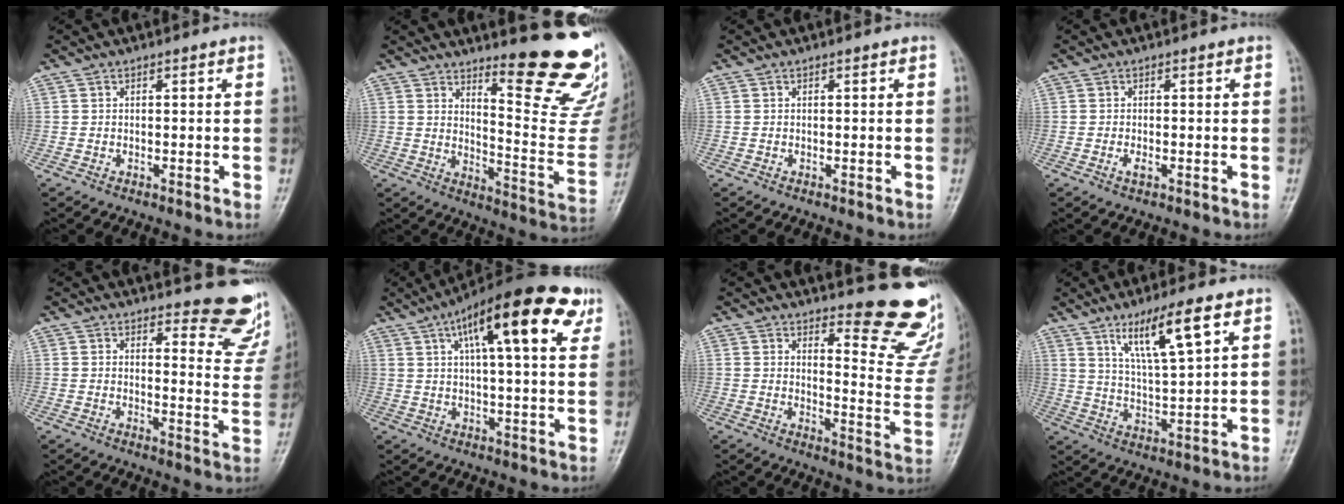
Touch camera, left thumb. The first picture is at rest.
{"total": 19.2, "force": [14.5, 3.4, 12.1], "torque": [-0.126, -0.154, 0.197]}
{"total": 0.0}
{"total": 1.2, "force": [-0.3, 0.6, 1.0], "torque": [-0.018, -0.002, -0.006]}
{"total": 11.0, "force": [9.5, 3.6, 4.3], "torque": [-0.016, -0.085, 0.092]}
{"total": 20.0, "force": [9.4, 5.8, 16.7], "torque": [-0.235, 0.001, 0.135]}
{"total": 14.1, "force": [11.8, 3.2, 7.0], "torque": [-0.051, -0.130, 0.141]}
{"total": 11.0, "force": [6.1, 1.9, 9.0], "torque": [-0.159, -0.030, 0.116]}